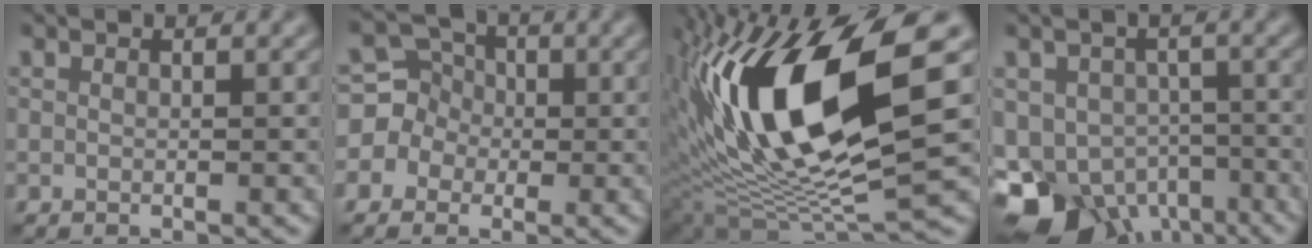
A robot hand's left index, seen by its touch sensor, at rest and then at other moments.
{"total": 4.3, "force": [-0.7, 4.2, 0.7], "torque": [0.004, 0.026, -0.040]}
{"total": 14.9, "force": [3.6, 5.1, 13.5], "torque": [-0.257, -0.001, 0.064]}
{"total": 11.0, "force": [-6.8, 7.3, 4.6], "torque": [-0.079, -0.023, -0.099]}